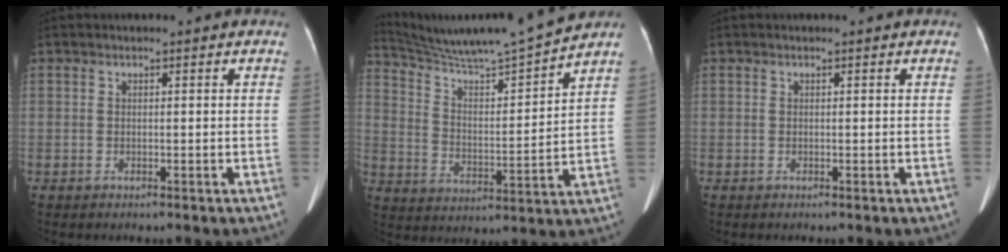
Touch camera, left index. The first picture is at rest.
{"total": 13.9, "force": [13.2, -2.1, 3.8], "torque": [-0.079, -0.026, 0.226]}
{"total": 0.0}